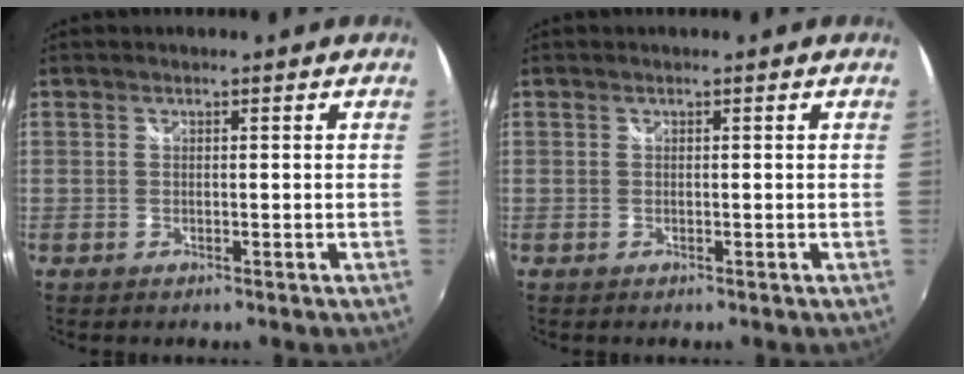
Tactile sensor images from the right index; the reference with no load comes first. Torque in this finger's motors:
{"motor_torque": [0.20, 0.20, 0.01, 0.01]}